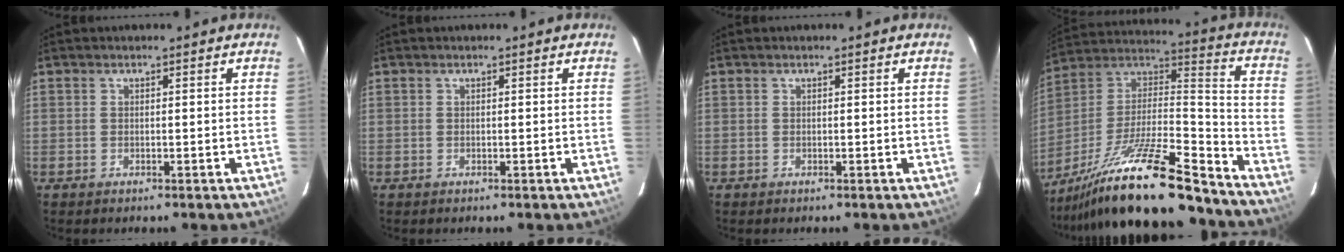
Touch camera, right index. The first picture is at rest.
{"total": 0.0}
{"total": 0.0}
{"total": 25.5, "force": [-20.1, 3.2, 15.3], "torque": [-0.268, -0.004, -0.353]}